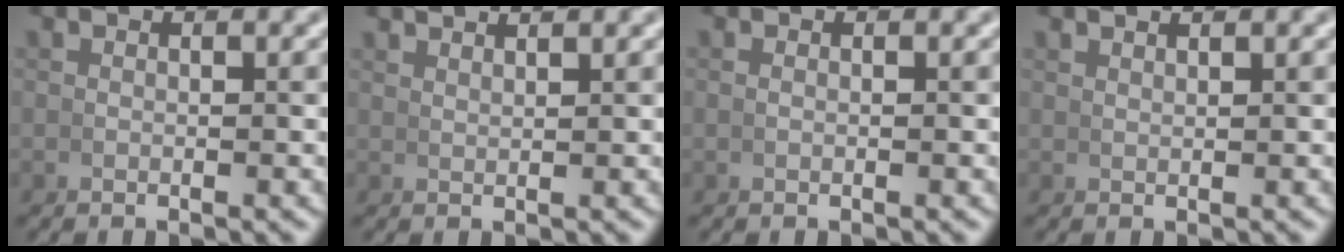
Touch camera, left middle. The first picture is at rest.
{"total": 2.3, "force": [2.2, -0.3, 0.5], "torque": [-0.004, 0.005, 0.043]}
{"total": 0.0}
{"total": 1.3, "force": [1.2, -0.4, 0.1], "torque": [0.002, 0.001, 0.026]}